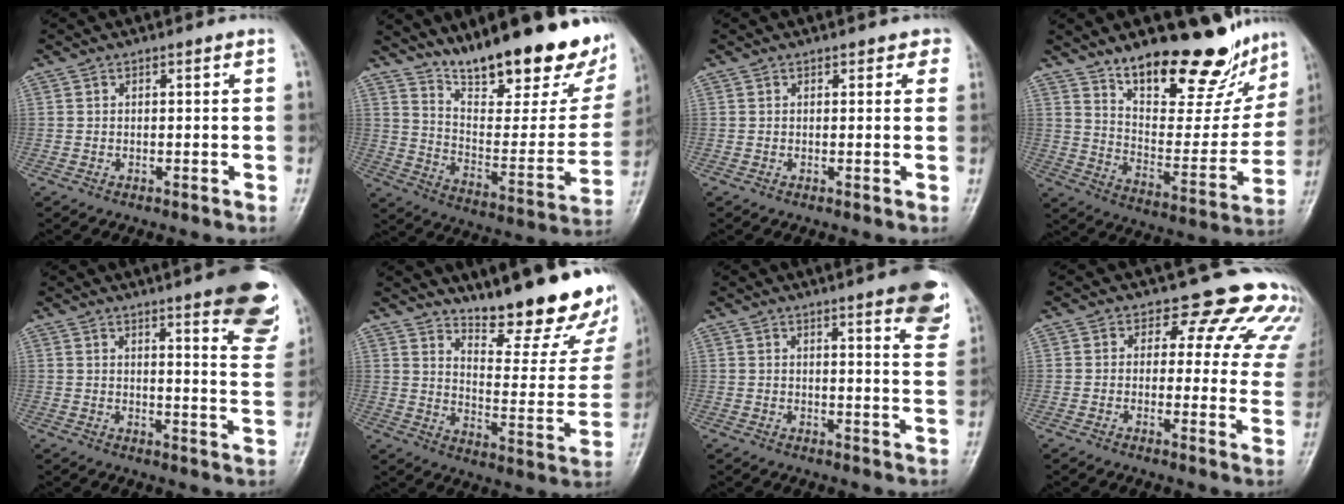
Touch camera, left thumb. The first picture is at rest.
{"total": 27.4, "force": [19.8, 8.5, 16.9], "torque": [-0.212, -0.103, 0.297]}
{"total": 2.0, "force": [1.2, 1.4, 0.6], "torque": [0.024, -0.003, 0.005]}
{"total": 21.9, "force": [16.8, 7.9, 11.6], "torque": [-0.113, -0.109, 0.260]}
{"total": 16.6, "force": [10.5, 3.6, 12.4], "torque": [-0.123, -0.056, 0.118]}
{"total": 23.0, "force": [17.5, 6.5, 13.5], "torque": [-0.147, -0.121, 0.239]}
{"total": 10.9, "force": [6.9, 2.2, 8.2], "torque": [-0.077, -0.029, 0.073]}
{"total": 14.6, "force": [12.3, 6.8, 3.9], "torque": [0.016, -0.074, 0.110]}